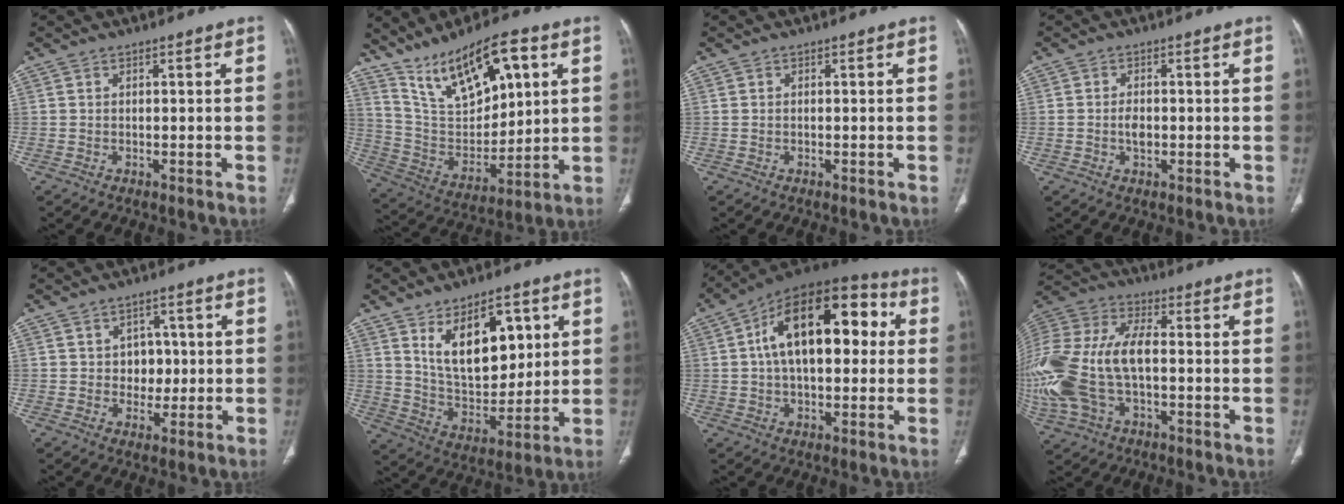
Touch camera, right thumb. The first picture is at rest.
{"total": 19.7, "force": [9.9, 8.7, 14.7], "torque": [-0.213, -0.032, 0.194]}
{"total": 0.0}
{"total": 2.4, "force": [-0.3, 1.4, 1.9], "torque": [-0.032, 0.001, -0.007]}
{"total": 5.4, "force": [0.5, 4.3, 3.2], "torque": [-0.008, 0.001, 0.009]}
{"total": 16.8, "force": [6.9, 9.1, 12.4], "torque": [-0.153, -0.039, 0.136]}
{"total": 21.5, "force": [3.9, 11.6, 17.7], "torque": [-0.250, 0.035, 0.048]}
{"total": 24.7, "force": [-2.7, 14.1, 20.1], "torque": [-0.497, 0.014, -0.040]}